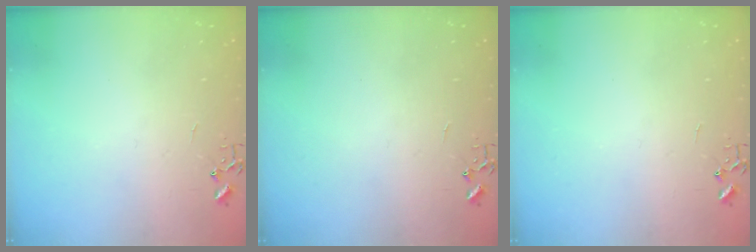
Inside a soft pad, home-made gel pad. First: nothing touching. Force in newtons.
{"total": 0.0}
{"total": 0.0}